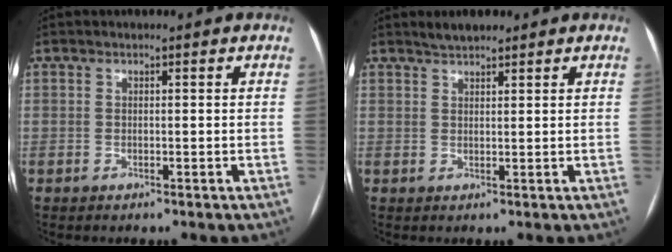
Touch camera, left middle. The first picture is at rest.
{"total": 2.6, "force": [2.3, 0.7, 1.1], "torque": [-0.025, 0.010, 0.040]}